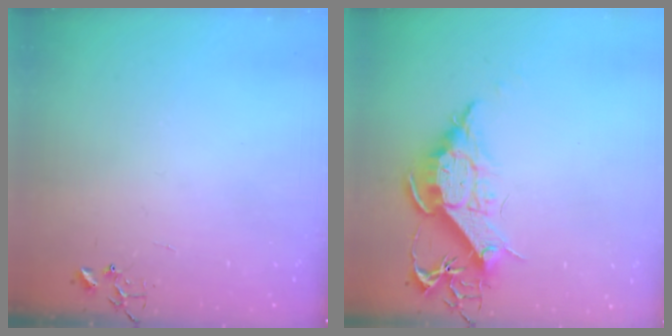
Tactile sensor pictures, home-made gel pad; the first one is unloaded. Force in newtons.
{"total": 12.6, "press": 12.6, "slide": 1.2}